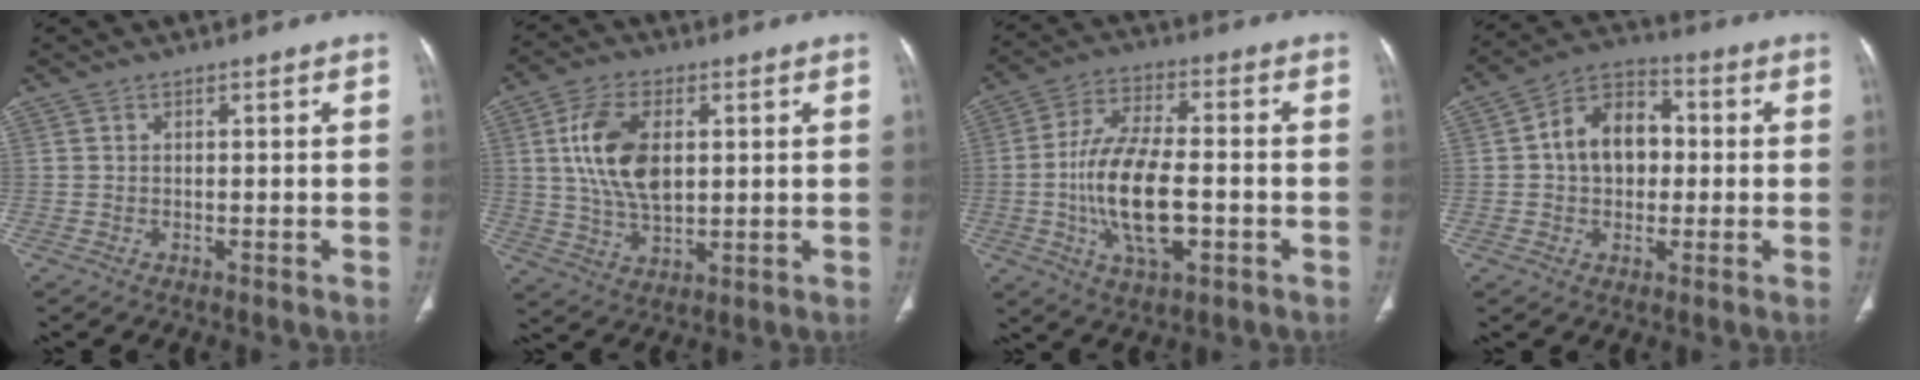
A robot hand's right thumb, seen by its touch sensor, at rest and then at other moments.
{"total": 12.7, "force": [2.5, 7.2, 10.1], "torque": [-0.186, -0.006, 0.050]}
{"total": 15.3, "force": [-2.9, 6.8, 13.4], "torque": [-0.248, 0.014, -0.050]}
{"total": 11.4, "force": [0.8, 8.2, 7.8], "torque": [-0.100, 0.025, 0.003]}